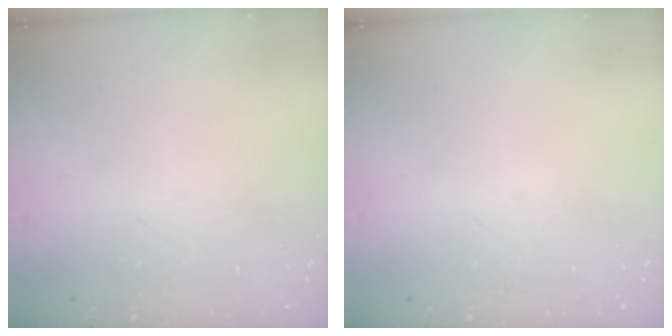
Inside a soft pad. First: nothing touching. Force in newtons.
{"total": 0.0}